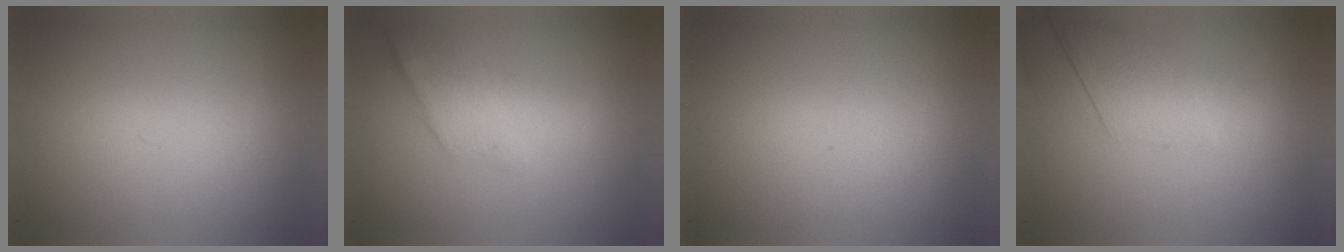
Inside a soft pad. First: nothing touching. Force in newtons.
{"total": 2.2}
{"total": 0.0}
{"total": 2.2}